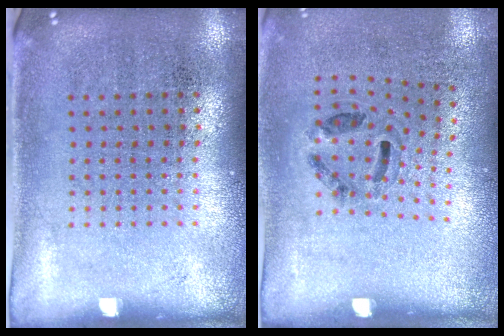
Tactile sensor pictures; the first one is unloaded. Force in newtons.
{"total": 1.2, "press": 0.7, "slide": 0.9}